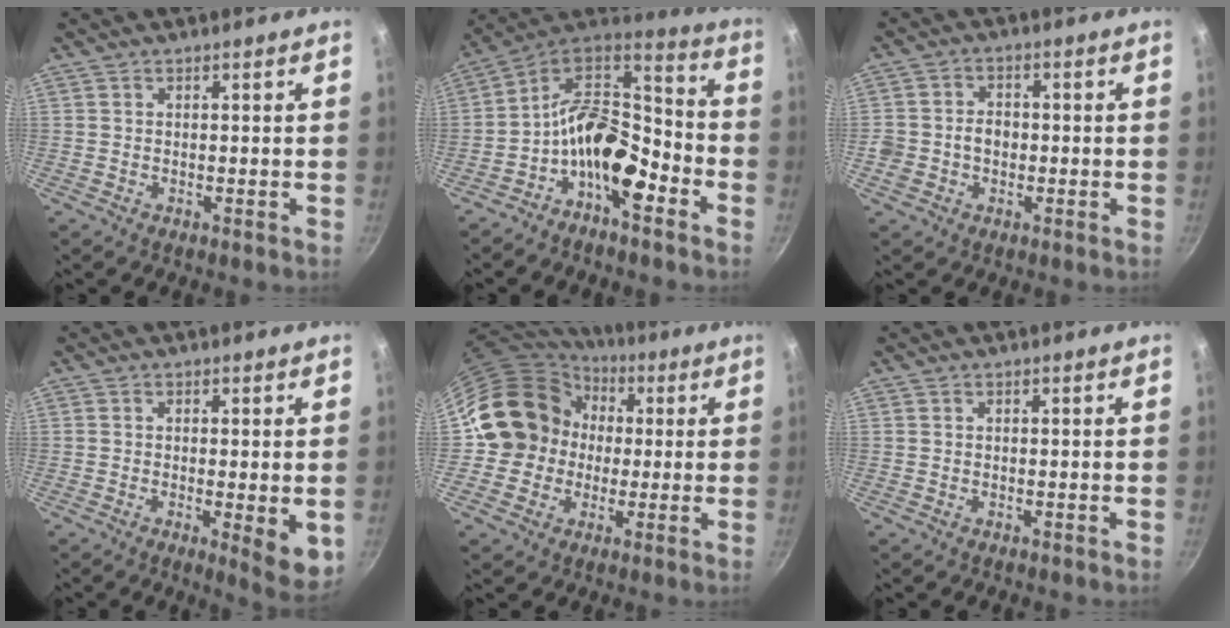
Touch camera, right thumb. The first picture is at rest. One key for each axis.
{"total": 14.9, "fx": -6.5, "fy": 7.8, "fz": 11.0, "tx": -0.165, "ty": 0.074, "tz": -0.133}
{"total": 4.6, "fx": -0.8, "fy": 3.9, "fz": 2.3, "tx": -0.018, "ty": 0.011, "tz": -0.018}
{"total": 7.1, "fx": -1.1, "fy": 1.8, "fz": 6.8, "tx": -0.083, "ty": -0.012, "tz": -0.010}
{"total": 16.7, "fx": 0.8, "fy": 15.0, "fz": 7.1, "tx": -0.093, "ty": 0.041, "tz": 0.005}
{"total": 0.0}